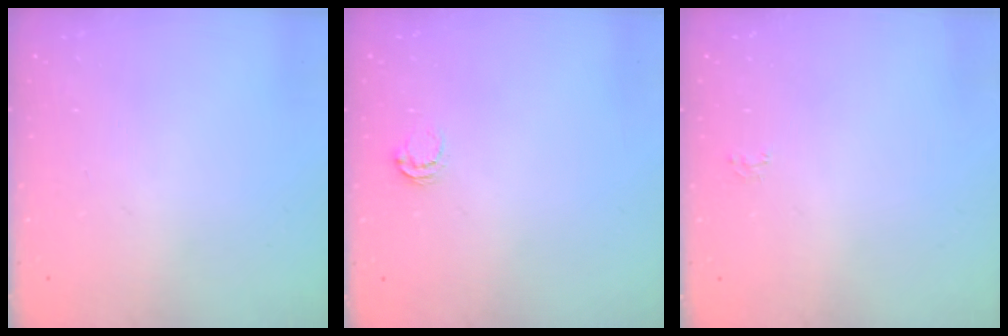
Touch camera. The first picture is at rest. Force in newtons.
{"total": 3.9, "press": 3.9, "slide": 0.2}
{"total": 2.6, "press": 2.6, "slide": 0.2}